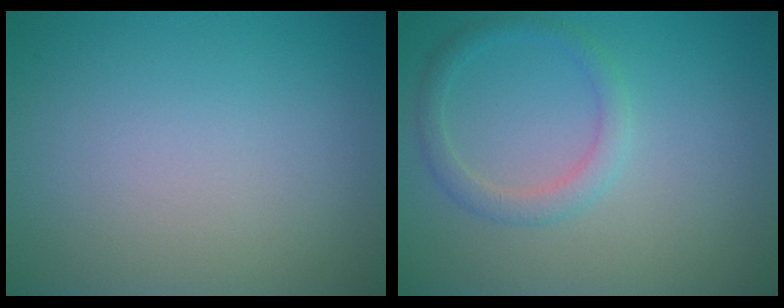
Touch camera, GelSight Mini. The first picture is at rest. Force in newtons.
{"total": 2.0, "press": 2.0, "slide": 0.1}